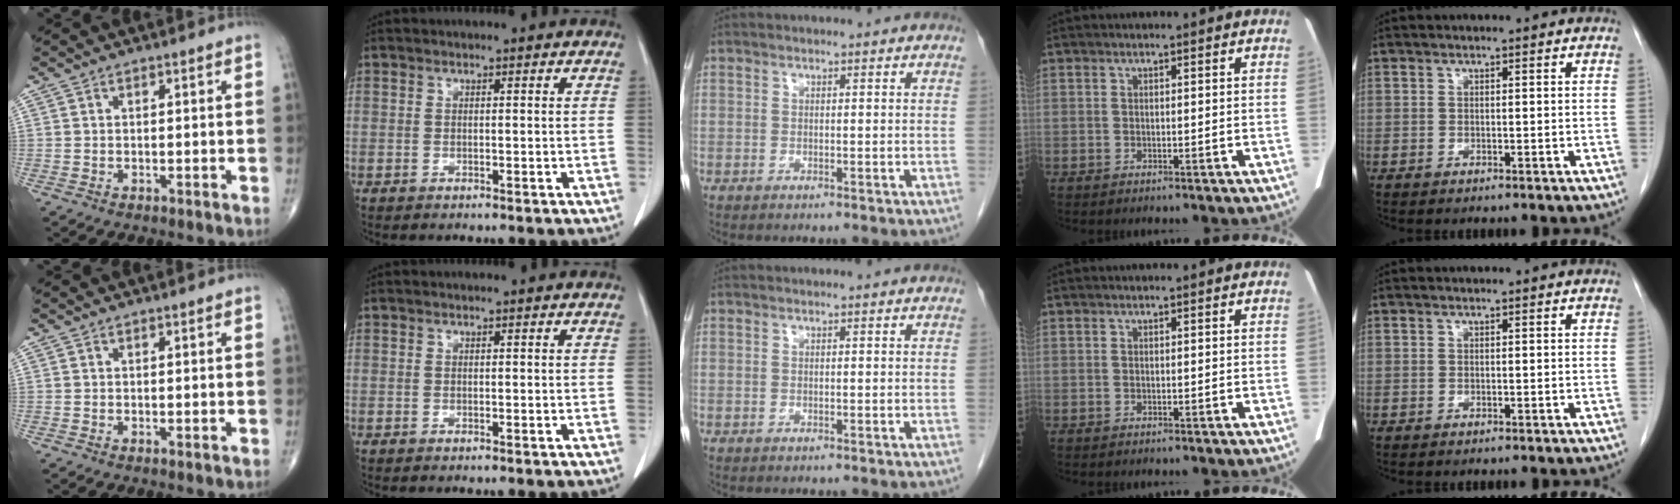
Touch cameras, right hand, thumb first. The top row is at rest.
{}